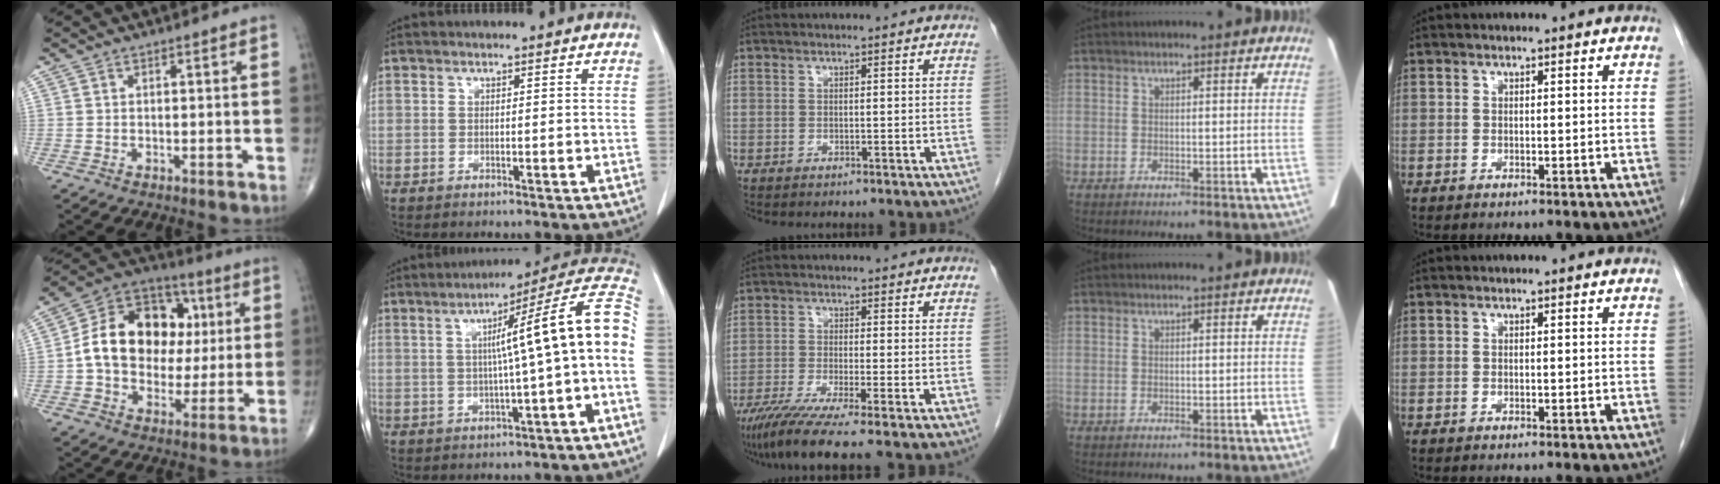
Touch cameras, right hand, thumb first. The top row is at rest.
{"thumb": {"total": 19.9, "force": [1.9, 15.1, 12.8], "torque": [-0.174, 0.028, 0.030]}, "index": {"total": 13.9, "force": [-0.2, -0.5, 13.9], "torque": [-0.181, 0.039, -0.011]}, "middle": {"total": 8.6, "force": [-6.5, -1.0, 5.6], "torque": [-0.090, -0.029, -0.107]}}